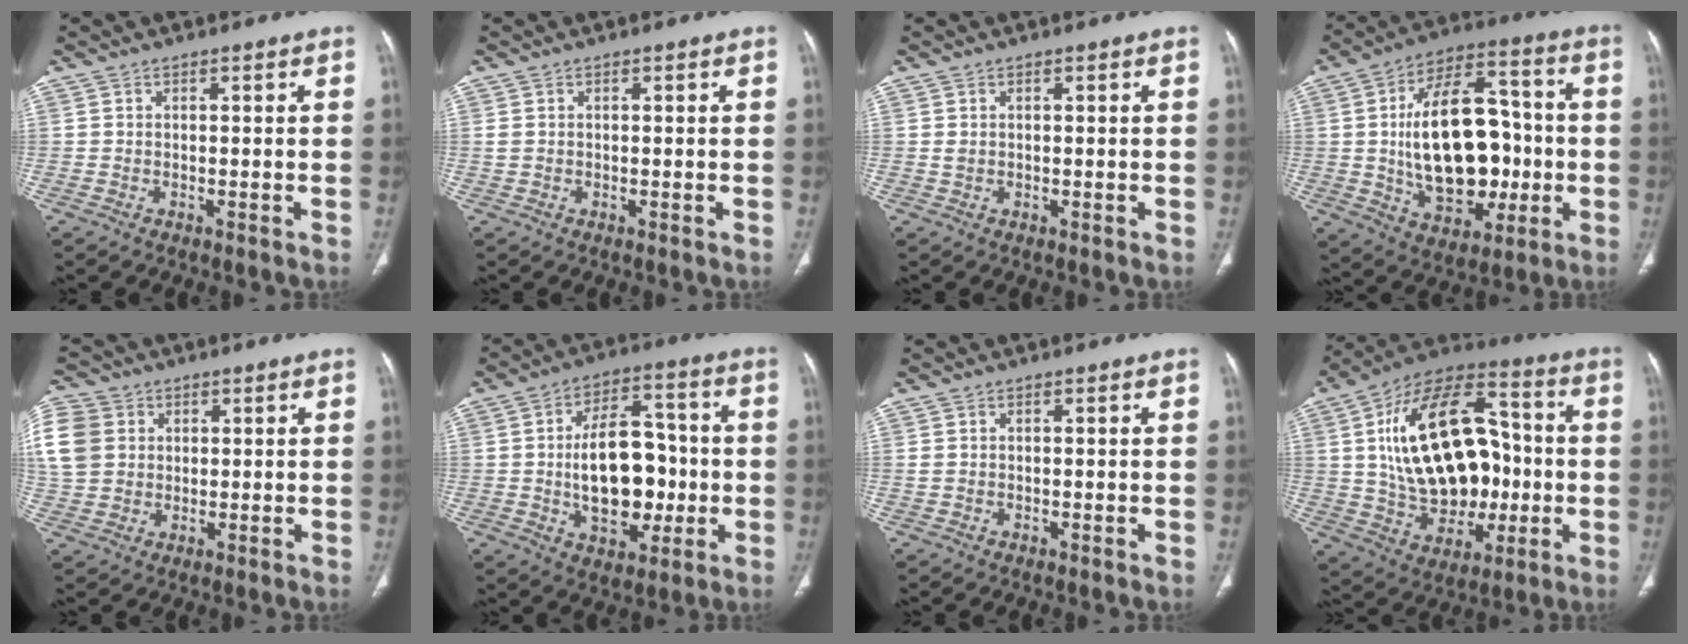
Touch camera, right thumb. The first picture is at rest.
{"total": 0.9, "force": [0.1, 0.7, 0.6], "torque": [-0.018, 0.006, 0.005]}
{"total": 0.8, "force": [0.2, 0.6, 0.5], "torque": [-0.010, 0.003, 0.007]}
{"total": 20.0, "force": [-1.3, 12.0, 15.9], "torque": [-0.219, 0.023, -0.010]}
{"total": 17.6, "force": [4.1, 14.8, 8.6], "torque": [-0.228, 0.036, 0.086]}
{"total": 16.7, "force": [-1.5, 10.2, 13.1], "torque": [-0.170, 0.027, -0.014]}
{"total": 0.7, "force": [0.1, 0.5, 0.4], "torque": [-0.012, 0.006, 0.003]}
{"total": 27.3, "force": [1.1, 17.0, 21.3], "torque": [-0.332, 0.023, 0.030]}